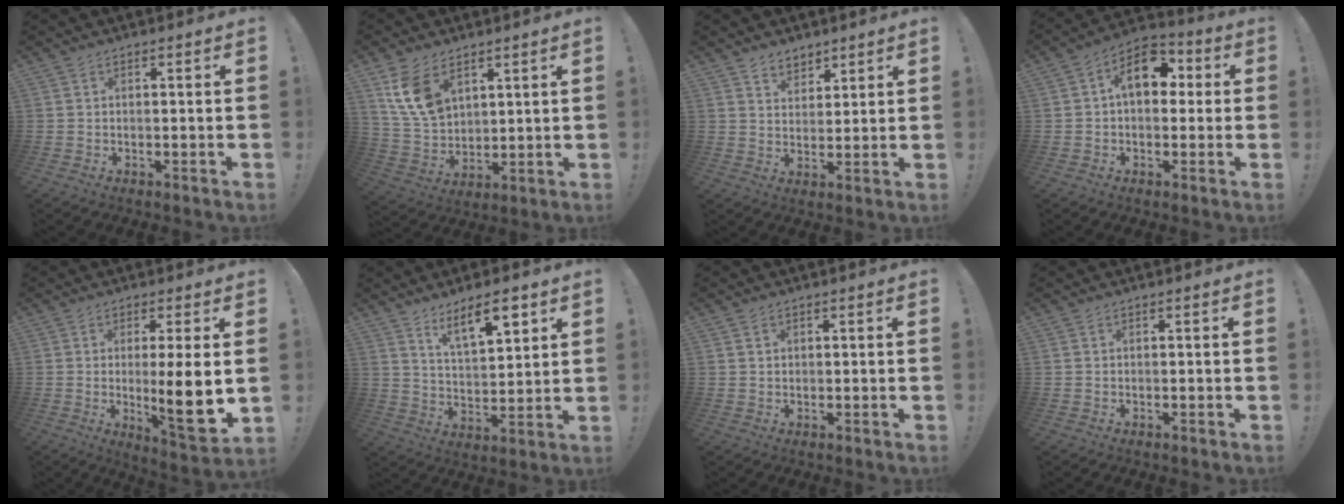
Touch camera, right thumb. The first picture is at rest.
{"total": 12.6, "force": [6.7, 8.1, 6.9], "torque": [-0.142, -0.029, 0.133]}
{"total": 5.4, "force": [4.3, 3.3, 0.4], "torque": [0.000, -0.034, 0.081]}
{"total": 12.3, "force": [3.1, 8.0, 8.8], "torque": [-0.116, 0.004, 0.058]}
{"total": 12.0, "force": [-0.1, 1.4, 11.9], "torque": [-0.166, -0.024, -0.003]}
{"total": 10.5, "force": [7.2, 3.1, 7.0], "torque": [-0.102, -0.040, 0.121]}
{"total": 1.3, "force": [0.7, 1.0, 0.4], "torque": [-0.009, 0.002, 0.014]}
{"total": 0.0}